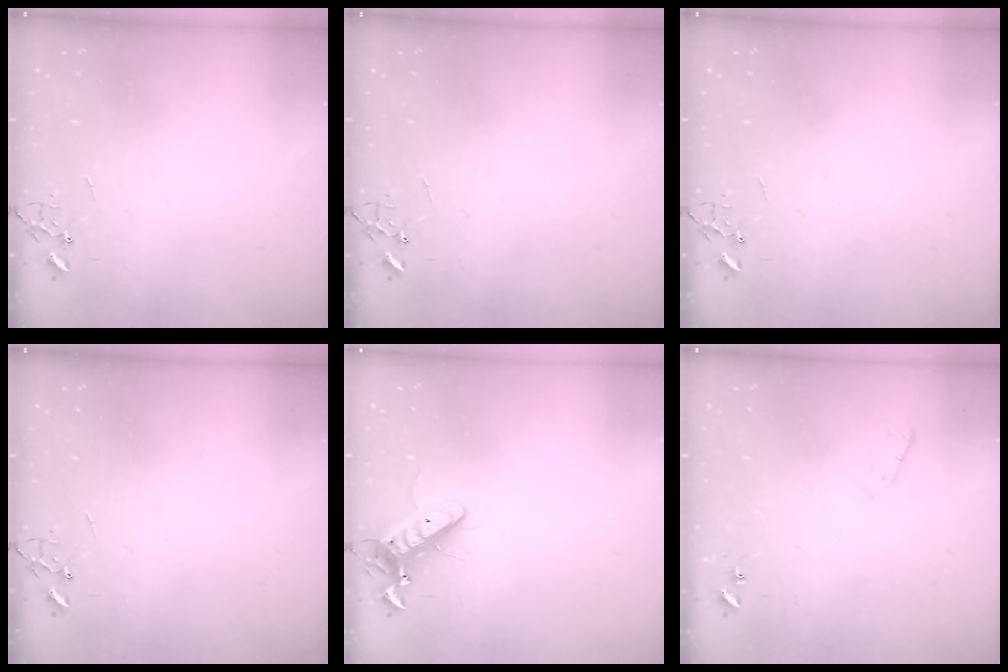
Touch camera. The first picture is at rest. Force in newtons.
{"total": 0.0}
{"total": 0.0}
{"total": 0.0}
{"total": 11.6, "press": 11.5, "slide": 1.5}
{"total": 4.5, "press": 4.5, "slide": 0.4}